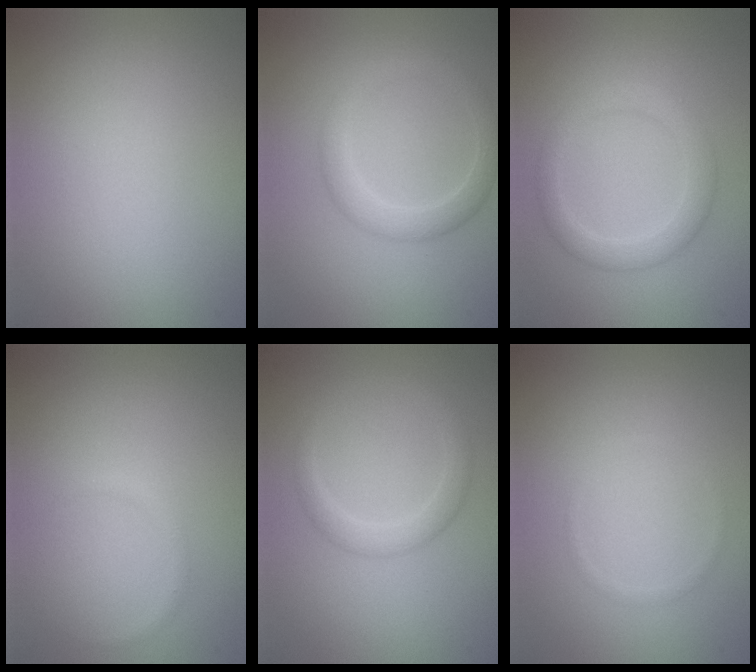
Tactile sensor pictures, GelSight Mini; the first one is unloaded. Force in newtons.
{"total": 2.8, "press": 2.8, "slide": 0.1}
{"total": 1.9, "press": 1.9, "slide": 0.2}
{"total": 0.6, "press": 0.6, "slide": 0.1}
{"total": 2.1, "press": 2.1, "slide": 0.0}
{"total": 0.6, "press": 0.6, "slide": 0.1}